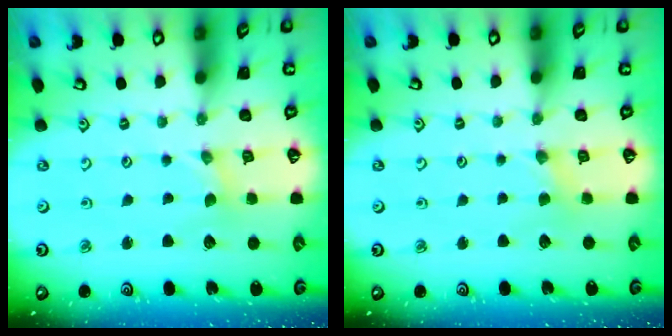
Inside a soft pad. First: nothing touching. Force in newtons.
{"total": 1.9, "press": 1.8, "slide": 0.3}